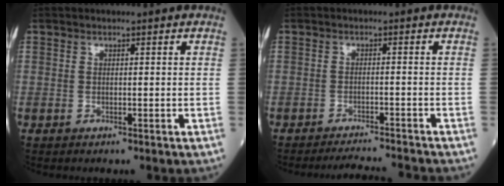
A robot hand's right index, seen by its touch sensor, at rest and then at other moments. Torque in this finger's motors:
{"motor_torque": [-0.28, -0.33, 0.02, -0.01]}